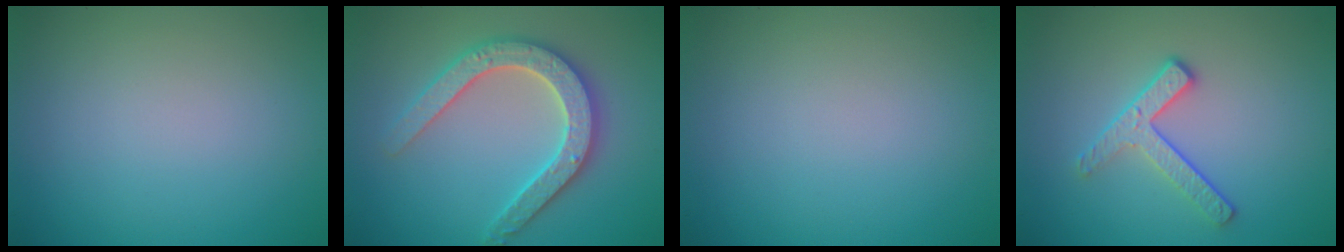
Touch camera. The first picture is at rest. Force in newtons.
{"total": 5.3, "press": 5.2, "slide": 0.9}
{"total": 0.0}
{"total": 2.8, "press": 2.4, "slide": 1.4}